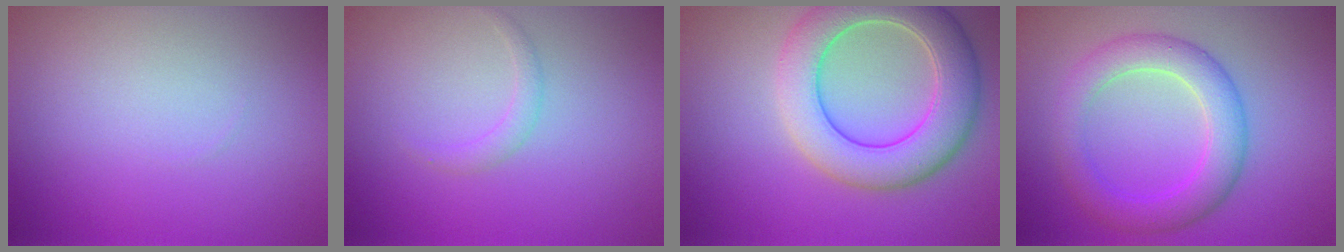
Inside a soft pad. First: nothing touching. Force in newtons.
{"total": 1.1, "press": 1.1, "slide": 0.1}
{"total": 7.4, "press": 7.4, "slide": 0.3}
{"total": 4.9, "press": 4.9, "slide": 0.2}